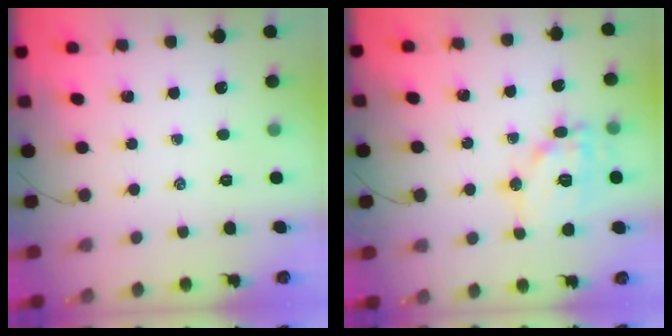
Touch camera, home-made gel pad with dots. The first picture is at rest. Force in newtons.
{"total": 13.6, "press": 13.6, "slide": 1.1}